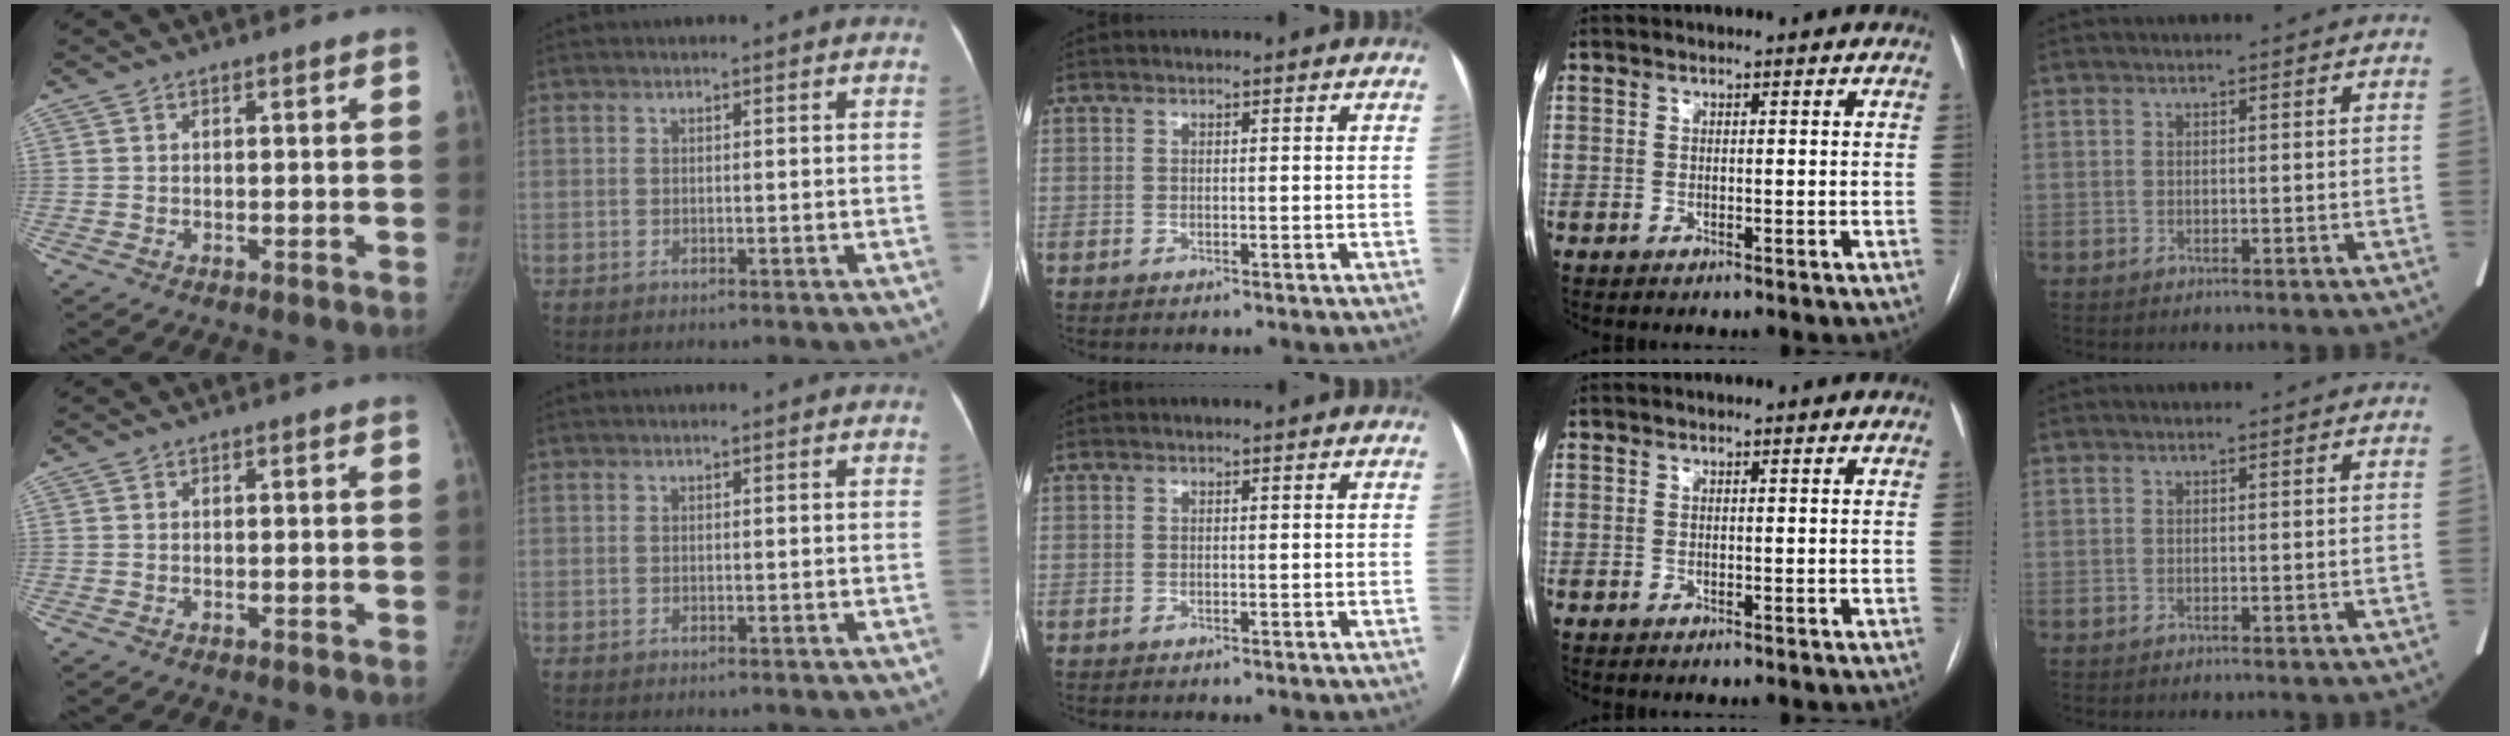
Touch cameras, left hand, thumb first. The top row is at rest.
{}